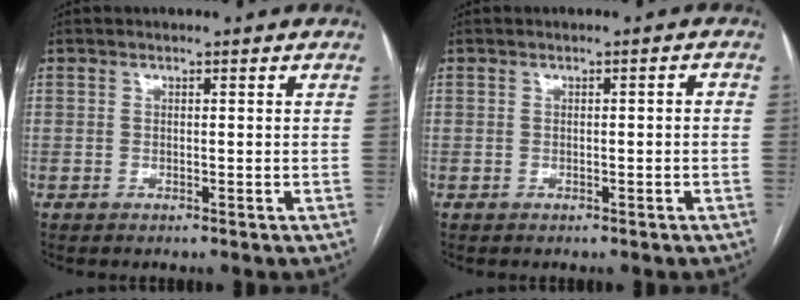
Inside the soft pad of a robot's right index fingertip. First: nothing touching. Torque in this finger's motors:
{"motor_torque": [0.27, 0.05, 0.05, 0.01]}